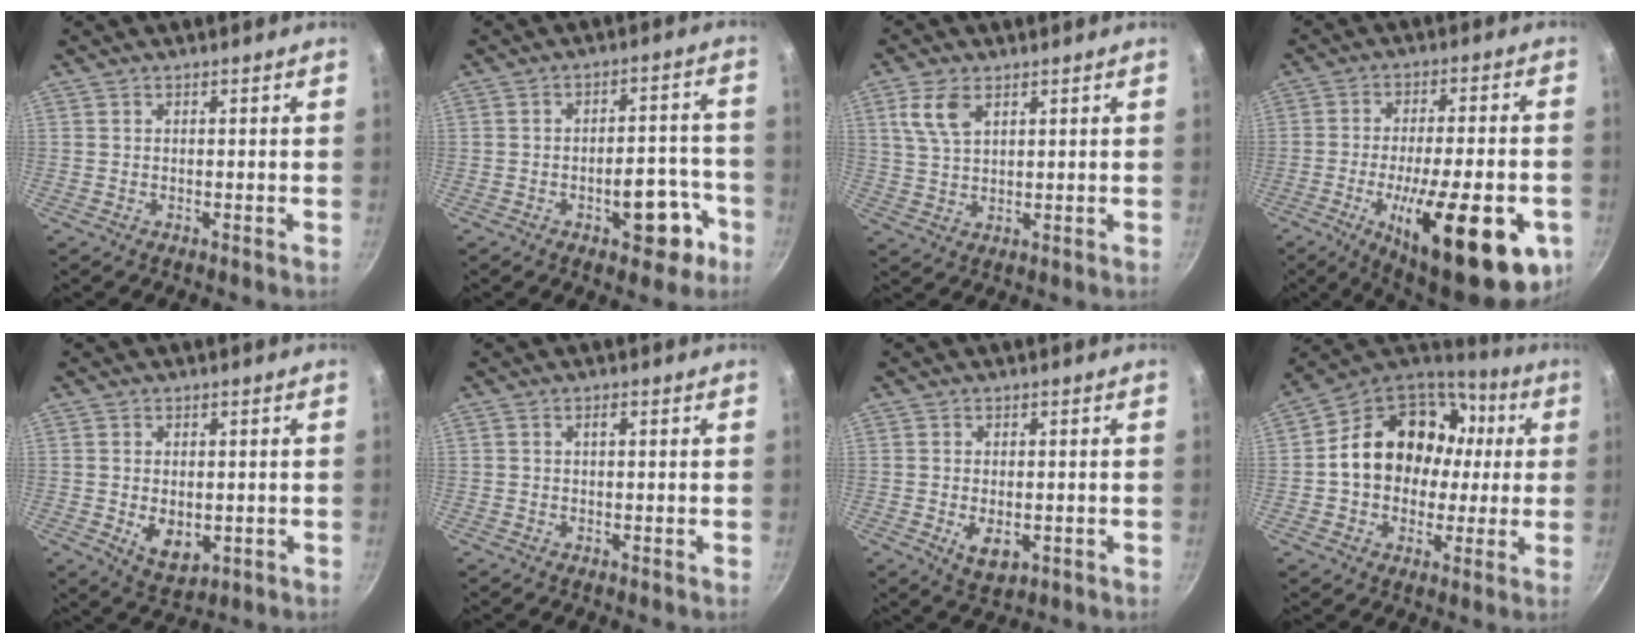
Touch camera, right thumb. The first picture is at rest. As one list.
[{"total": 10.1, "force": [-4.6, 5.1, 7.4], "torque": [-0.061, 0.044, -0.051]}, {"total": 6.4, "force": [3.0, 3.4, 4.6], "torque": [-0.088, -0.007, 0.062]}, {"total": 25.5, "force": [-9.2, 7.8, 22.5], "torque": [-0.297, 0.006, -0.130]}, {"total": 6.5, "force": [-0.8, 4.3, 4.8], "torque": [-0.067, -0.013, 0.002]}, {"total": 0.9, "force": [0.1, 0.4, 0.8], "torque": [-0.015, 0.005, 0.003]}, {"total": 5.0, "force": [-1.1, 2.9, 3.8], "torque": [-0.058, -0.008, -0.007]}, {"total": 21.0, "force": [2.2, 16.5, 12.8], "torque": [-0.189, 0.046, 0.034]}]